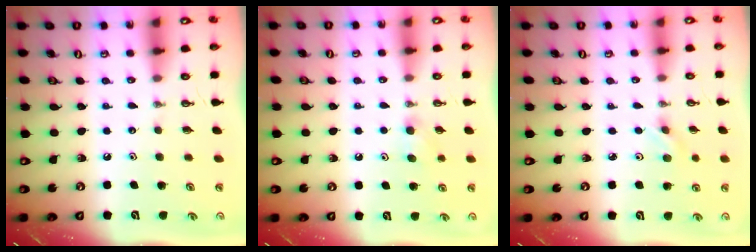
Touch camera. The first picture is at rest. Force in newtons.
{"total": 4.2, "press": 4.0, "slide": 1.4}
{"total": 2.7, "press": 2.3, "slide": 1.4}